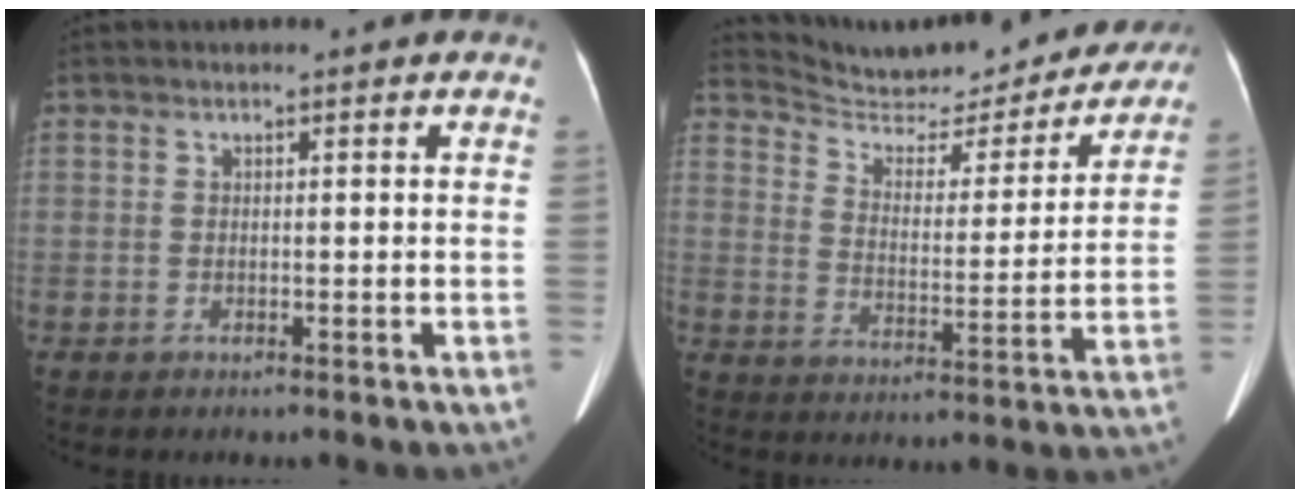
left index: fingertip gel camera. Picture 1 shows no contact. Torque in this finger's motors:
{"motor_torque": [-0.60, -1.20, -0.23, 0.00]}